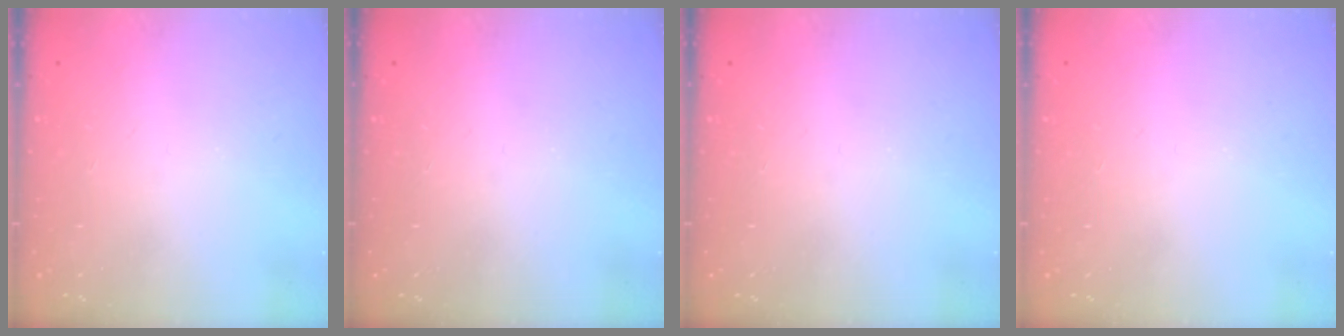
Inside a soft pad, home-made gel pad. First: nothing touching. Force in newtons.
{"total": 0.0}
{"total": 0.0}
{"total": 0.0}